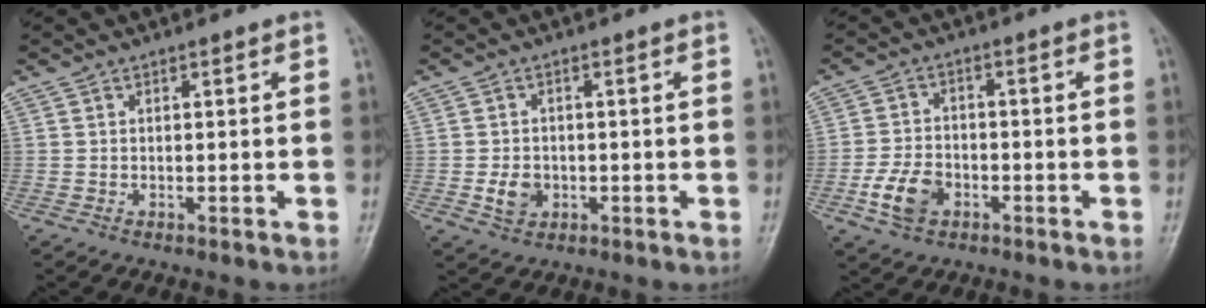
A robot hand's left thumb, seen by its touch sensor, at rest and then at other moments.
{"total": 4.0, "force": [-0.8, 3.2, 2.2], "torque": [-0.029, 0.002, -0.011]}
{"total": 6.9, "force": [-2.8, 4.7, 4.2], "torque": [-0.075, 0.012, -0.054]}